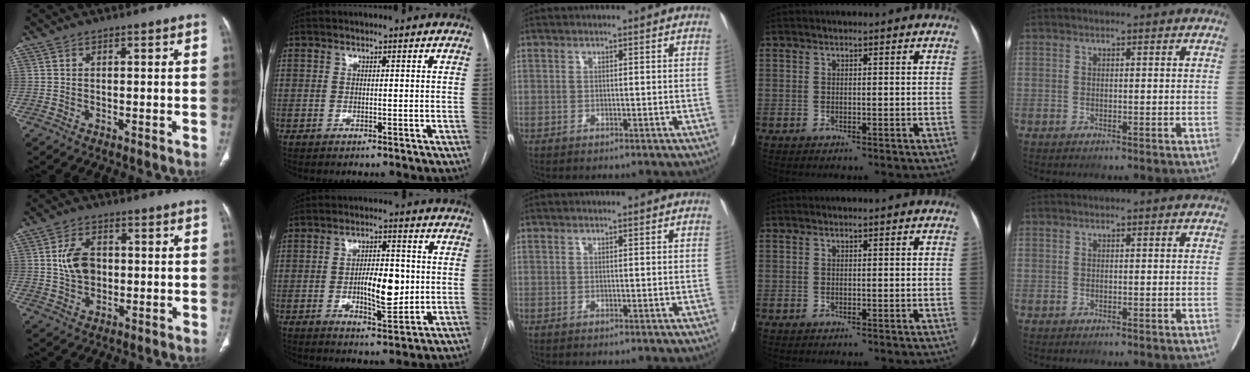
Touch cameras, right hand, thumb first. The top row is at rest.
{"thumb": {"total": 7.3, "force": [0.6, 5.1, 5.2], "torque": [-0.085, 0.002, 0.013]}, "index": {"total": 8.0, "force": [-0.6, 2.8, 7.5], "torque": [-0.123, 0.001, -0.006]}}